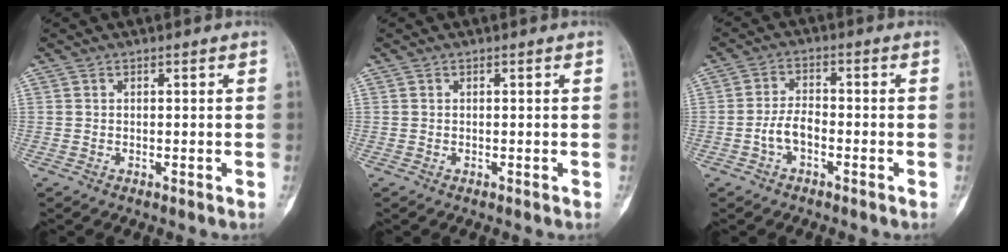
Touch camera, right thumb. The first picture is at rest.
{"total": 0.0}
{"total": 4.4, "force": [-1.8, 2.3, 3.2], "torque": [-0.058, 0.022, -0.038]}